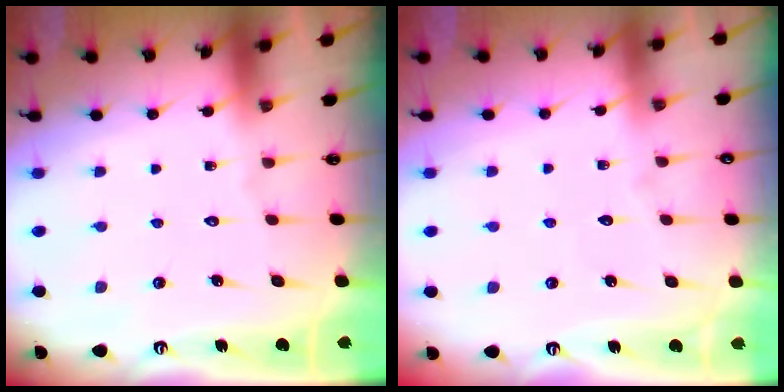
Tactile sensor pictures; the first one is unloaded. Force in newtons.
{"total": 3.9, "press": 3.9, "slide": 0.5}